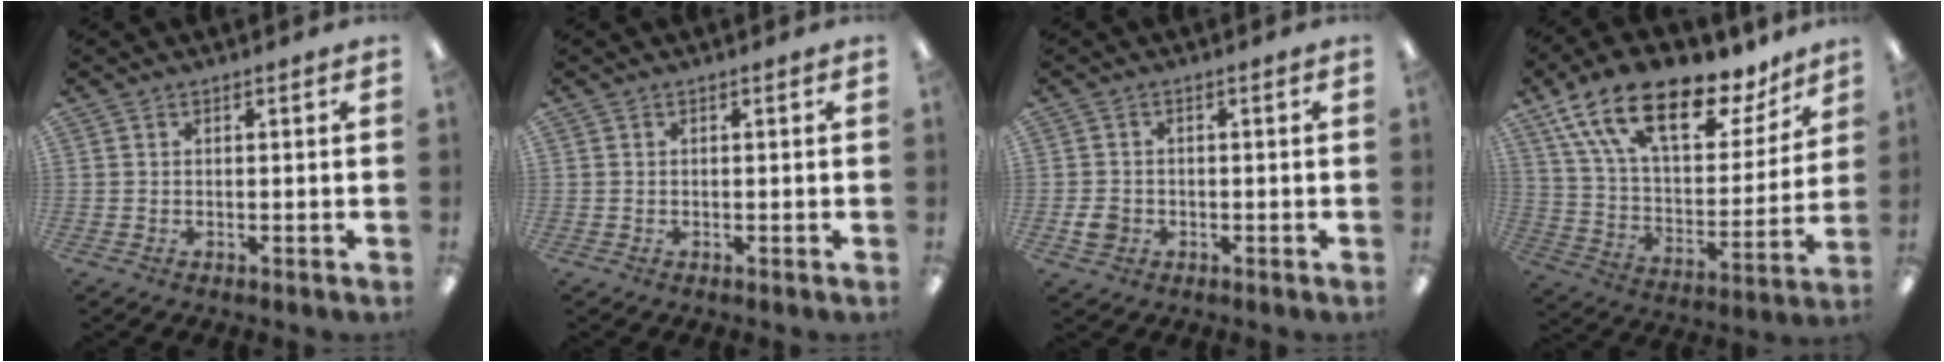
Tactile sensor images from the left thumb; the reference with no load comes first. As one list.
[{"total": 0.0}, {"total": 3.0, "force": [-0.7, 2.6, 1.5], "torque": [-0.030, 0.003, -0.013]}, {"total": 22.0, "force": [14.4, 9.6, 13.7], "torque": [-0.236, -0.076, 0.249]}]